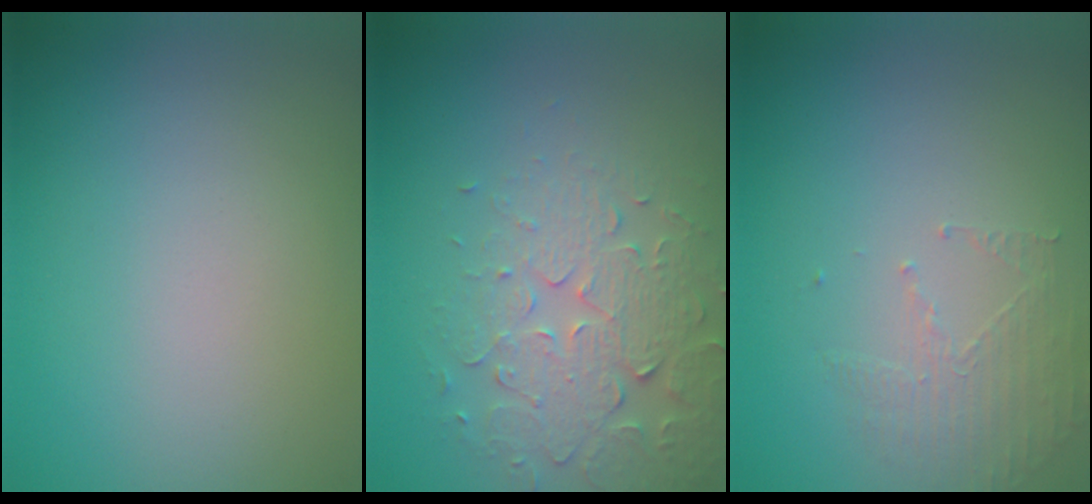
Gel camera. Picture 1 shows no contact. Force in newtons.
{"total": 4.0, "press": 3.7, "slide": 1.4}
{"total": 1.6, "press": 0.7, "slide": 1.4}